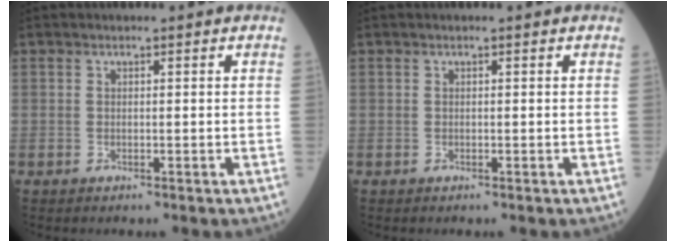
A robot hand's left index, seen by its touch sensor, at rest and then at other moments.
{"total": 0.0}